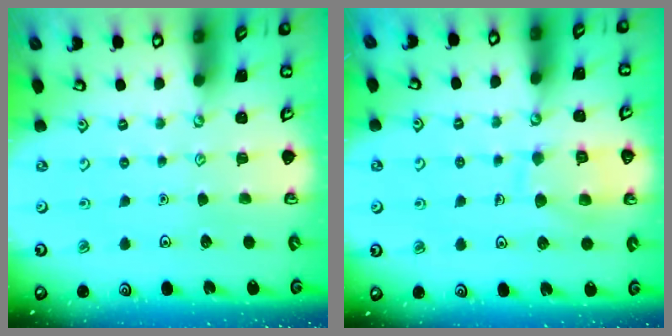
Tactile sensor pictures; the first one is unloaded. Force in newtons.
{"total": 10.7, "press": 10.7, "slide": 1.0}